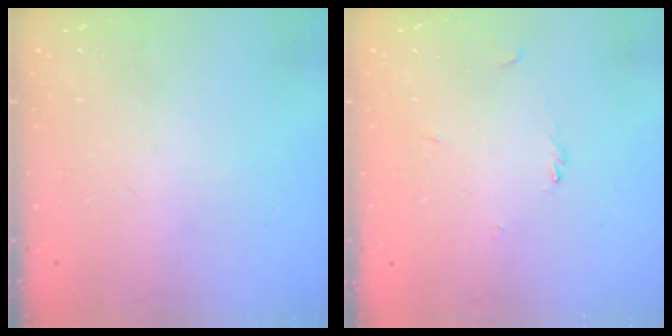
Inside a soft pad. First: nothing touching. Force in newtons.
{"total": 1.2, "press": 1.1, "slide": 0.4}